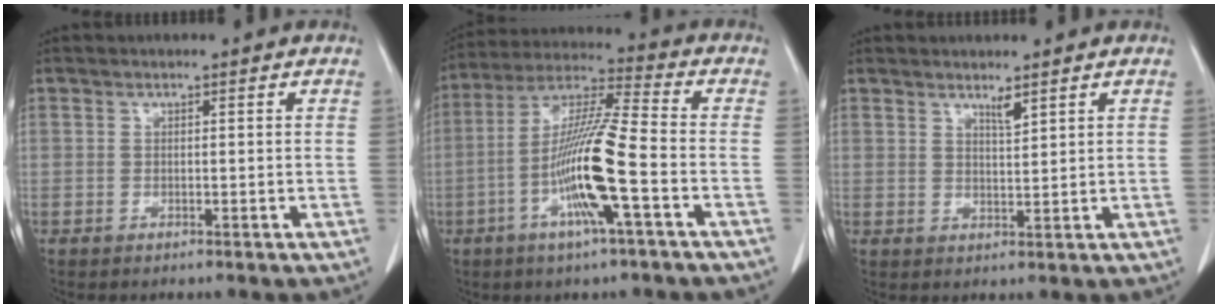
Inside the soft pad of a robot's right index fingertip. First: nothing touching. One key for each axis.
{"total": 13.8, "fx": -4.3, "fy": 0.0, "fz": 13.1, "tx": -0.261, "ty": -0.001, "tz": -0.089}
{"total": 1.9, "fx": 1.5, "fy": 0.0, "fz": 1.2, "tx": -0.023, "ty": -0.007, "tz": 0.028}